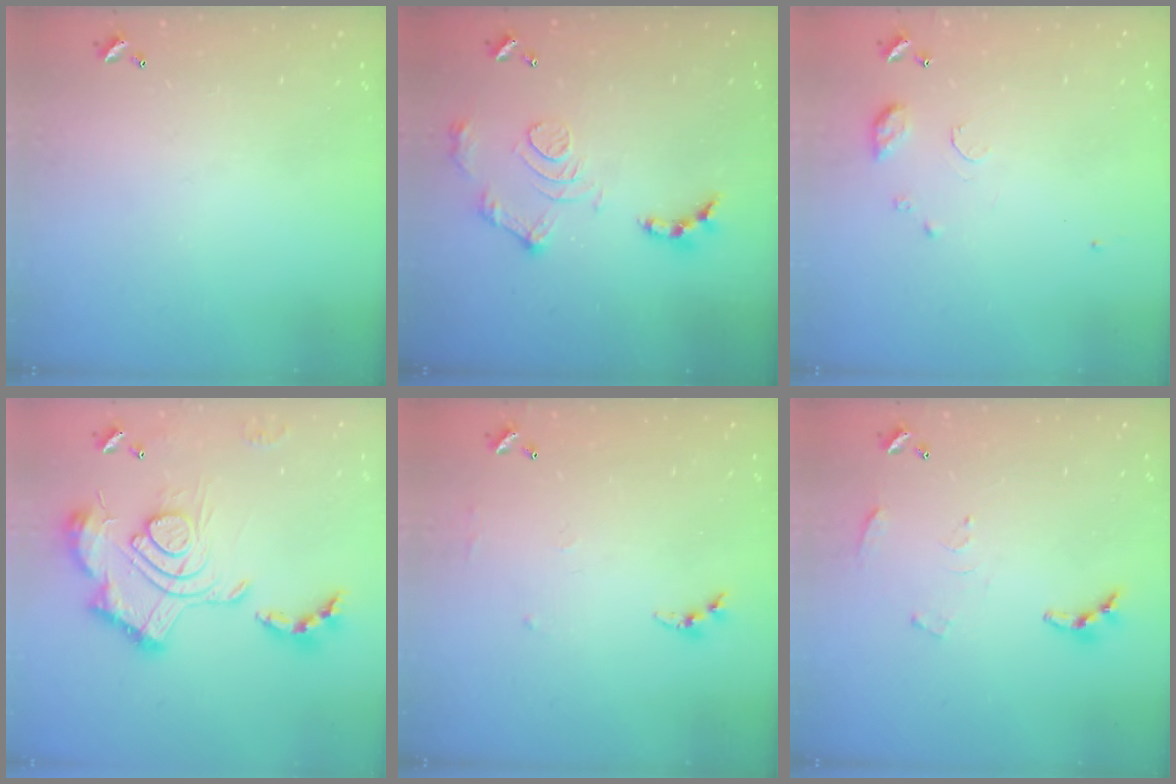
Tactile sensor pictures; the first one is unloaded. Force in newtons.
{"total": 11.8, "press": 11.7, "slide": 0.8}
{"total": 7.9, "press": 7.8, "slide": 0.8}
{"total": 2.5, "press": 1.9, "slide": 1.7}
{"total": 6.5, "press": 6.5, "slide": 0.8}
{"total": 6.2, "press": 6.2, "slide": 0.5}